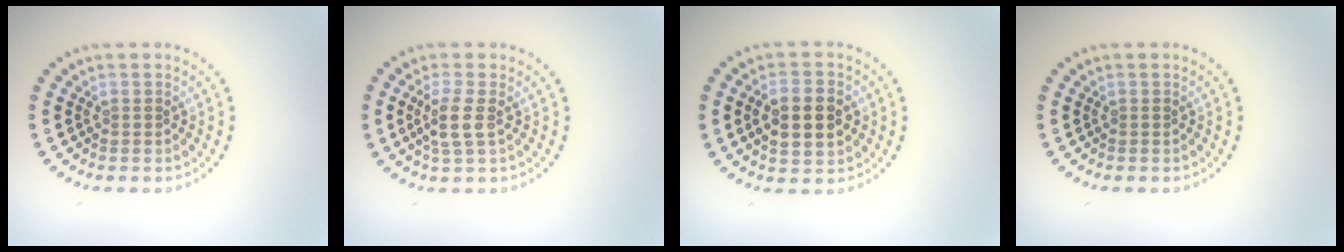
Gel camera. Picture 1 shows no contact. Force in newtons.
{"total": 2.4, "press": 2.0, "slide": 1.3}
{"total": 4.9, "press": 4.9, "slide": 0.3}
{"total": 0.0}